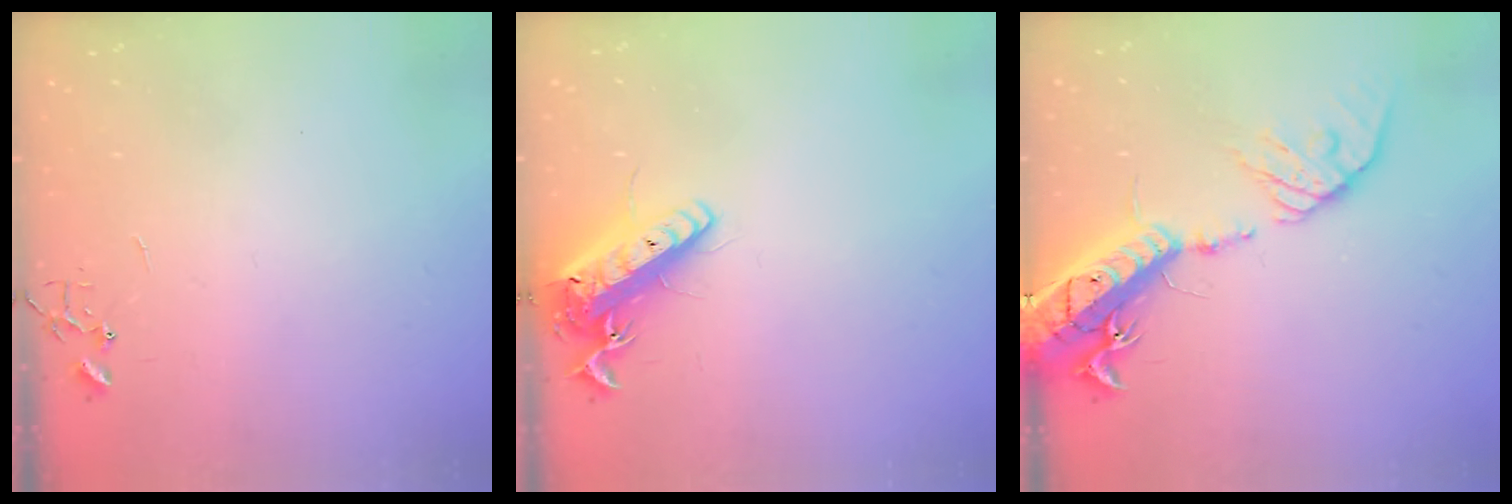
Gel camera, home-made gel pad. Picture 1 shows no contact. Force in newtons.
{"total": 15.0, "press": 14.7, "slide": 3.1}
{"total": 21.1, "press": 20.7, "slide": 4.1}